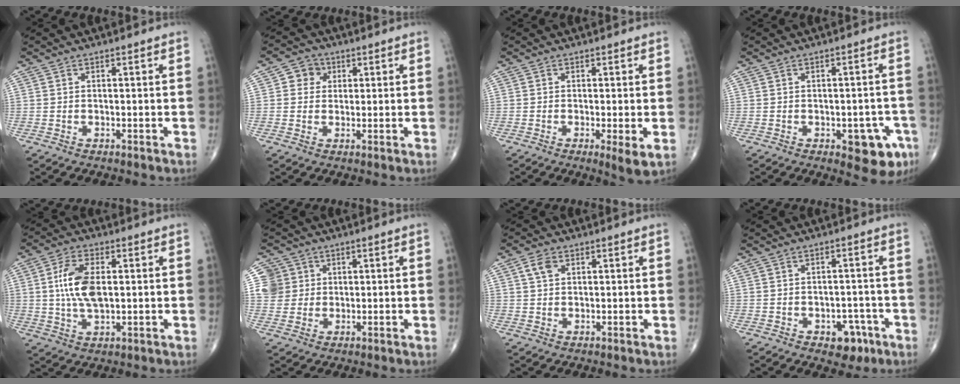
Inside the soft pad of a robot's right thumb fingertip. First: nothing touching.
{"total": 4.1, "force": [1.1, 3.7, 1.3], "torque": [0.002, 0.003, 0.011]}
{"total": 3.7, "force": [-0.8, 0.6, 3.6], "torque": [-0.065, -0.015, -0.015]}
{"total": 8.0, "force": [-3.4, 3.7, 6.3], "torque": [-0.049, 0.013, -0.033]}
{"total": 9.4, "force": [1.1, 4.7, 8.1], "torque": [-0.163, -0.001, 0.022]}
{"total": 5.4, "force": [1.5, 5.1, 0.4], "torque": [0.019, 0.000, 0.027]}
{"total": 3.0, "force": [1.3, 2.0, 1.9], "torque": [-0.032, 0.002, 0.024]}
{"total": 5.5, "force": [-2.8, 3.6, 3.2], "torque": [-0.014, 0.021, -0.031]}